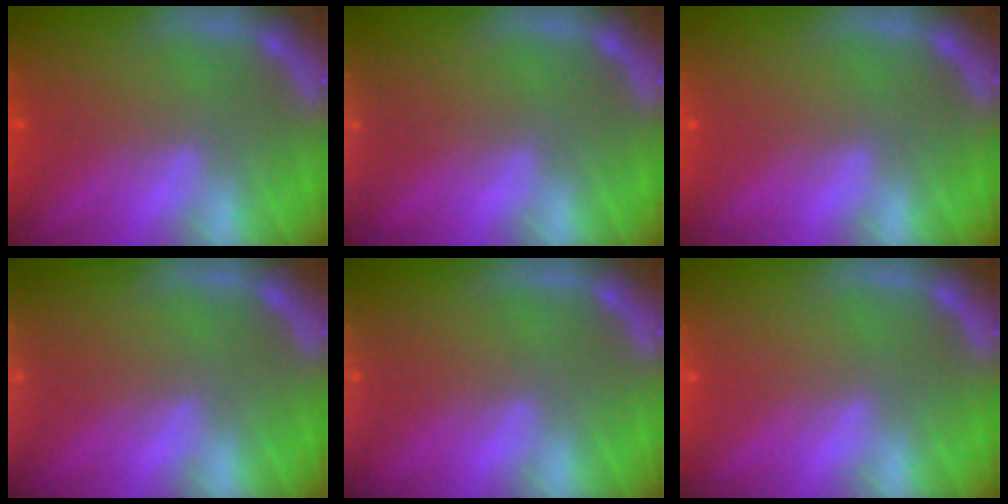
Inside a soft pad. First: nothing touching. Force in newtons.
{"total": 6.5}
{"total": 0.0}
{"total": 4.5}
{"total": 5.0}
{"total": 0.0}